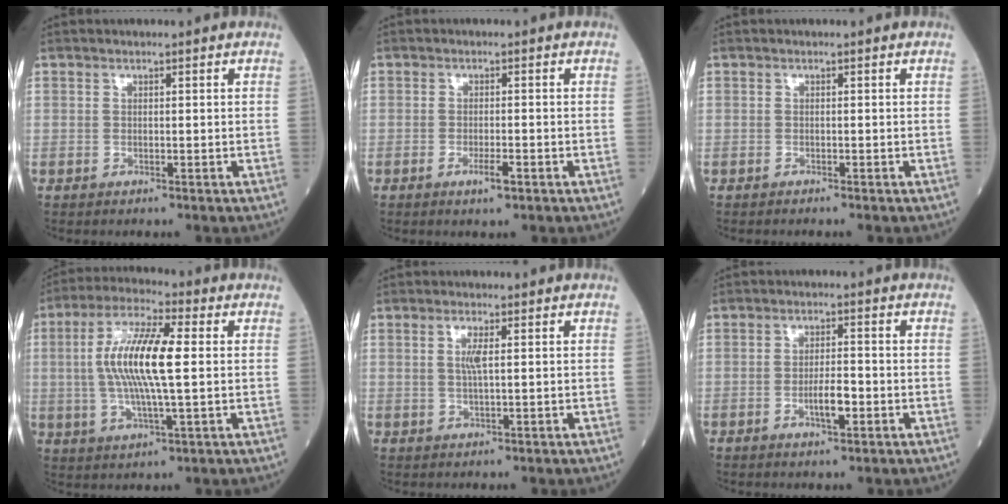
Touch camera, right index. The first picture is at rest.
{"total": 2.3, "force": [-1.2, 0.2, 1.9], "torque": [-0.029, -0.002, -0.019]}
{"total": 0.7, "force": [-0.7, 0.0, 0.3], "torque": [-0.003, 0.000, -0.008]}
{"total": 12.2, "force": [0.8, 1.8, 12.0], "torque": [-0.241, 0.008, 0.012]}
{"total": 2.4, "force": [0.5, 0.2, 2.4], "torque": [-0.052, -0.001, 0.008]}
{"total": 3.8, "force": [-1.5, 0.8, 3.4], "torque": [-0.059, 0.001, -0.025]}